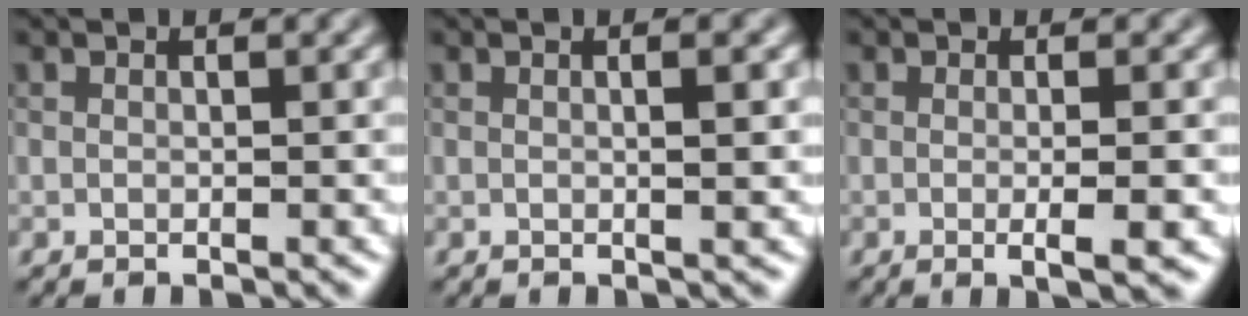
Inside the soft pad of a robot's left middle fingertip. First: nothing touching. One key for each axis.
{"total": 1.9, "fx": 0.0, "fy": 0.5, "fz": 1.9, "tx": -0.020, "ty": 0.011, "tz": -0.002}
{"total": 2.8, "fx": -0.8, "fy": 0.4, "fz": 2.7, "tx": -0.039, "ty": 0.004, "tz": -0.004}